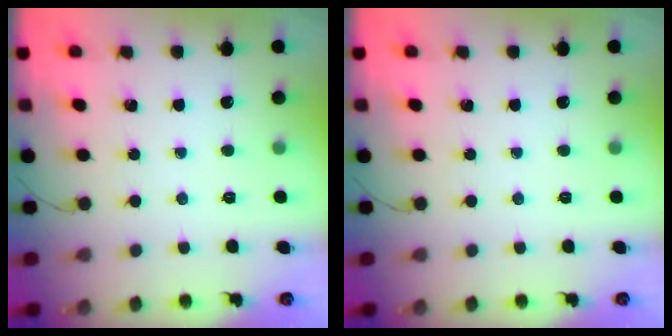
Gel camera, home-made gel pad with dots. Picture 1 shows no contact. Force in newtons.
{"total": 0.0}